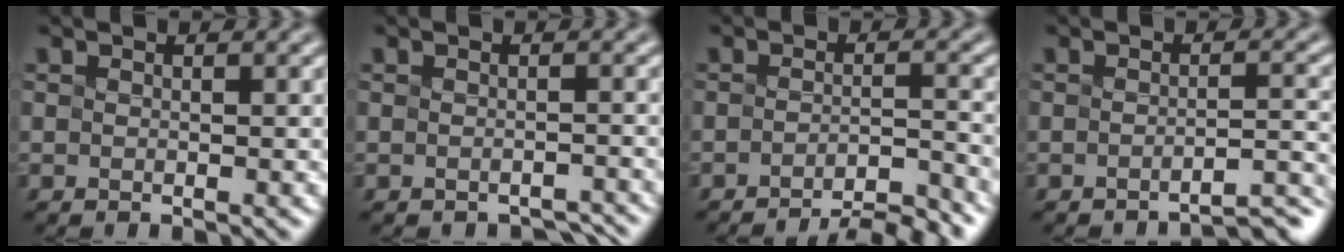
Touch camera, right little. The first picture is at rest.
{"total": 1.3, "force": [-1.2, 0.3, 0.3], "torque": [-0.001, -0.001, -0.015]}
{"total": 5.4, "force": [-4.5, 0.9, 2.9], "torque": [-0.036, 0.008, -0.066]}
{"total": 3.4, "force": [-3.0, 0.4, 1.4], "torque": [-0.008, 0.013, -0.048]}